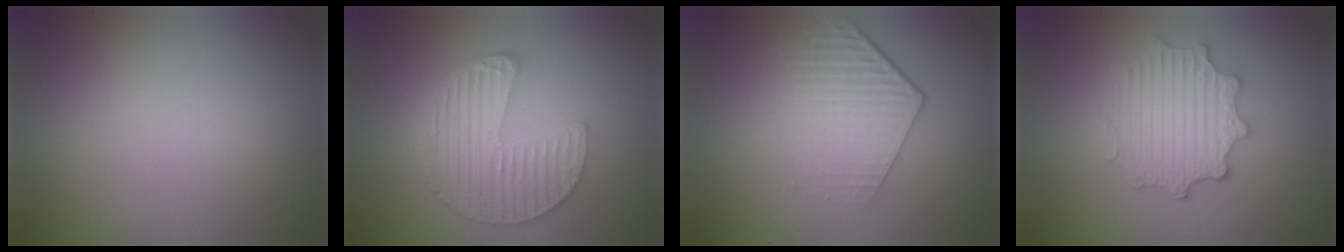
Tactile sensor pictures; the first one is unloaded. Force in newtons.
{"total": 6.3, "press": 4.6, "slide": 4.4}
{"total": 4.3, "press": 3.1, "slide": 3.0}
{"total": 4.4, "press": 3.6, "slide": 2.6}